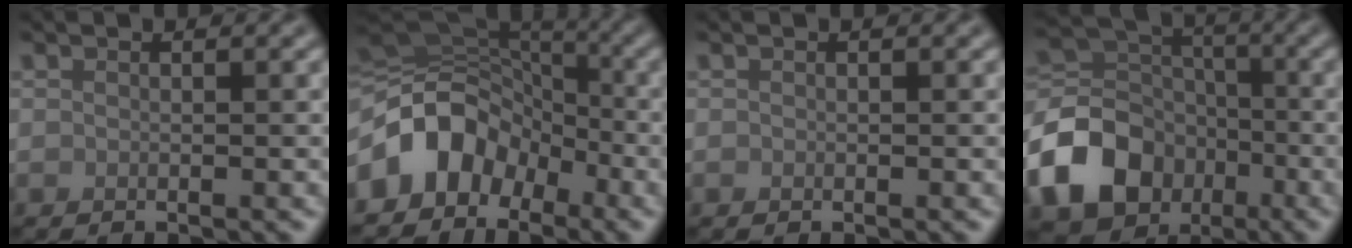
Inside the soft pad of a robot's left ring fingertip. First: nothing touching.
{"total": 7.9, "force": [-3.8, 5.8, 3.9], "torque": [-0.061, 0.010, -0.082]}
{"total": 0.0}
{"total": 13.7, "force": [-6.6, 10.6, 5.7], "torque": [-0.133, -0.026, -0.130]}